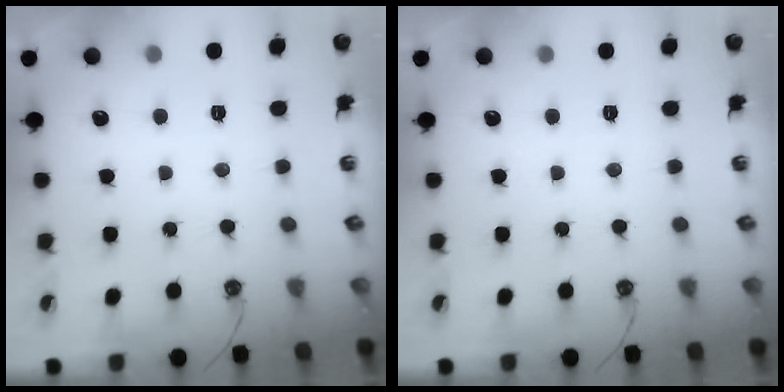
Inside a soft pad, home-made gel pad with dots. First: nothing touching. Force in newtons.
{"total": 0.0}